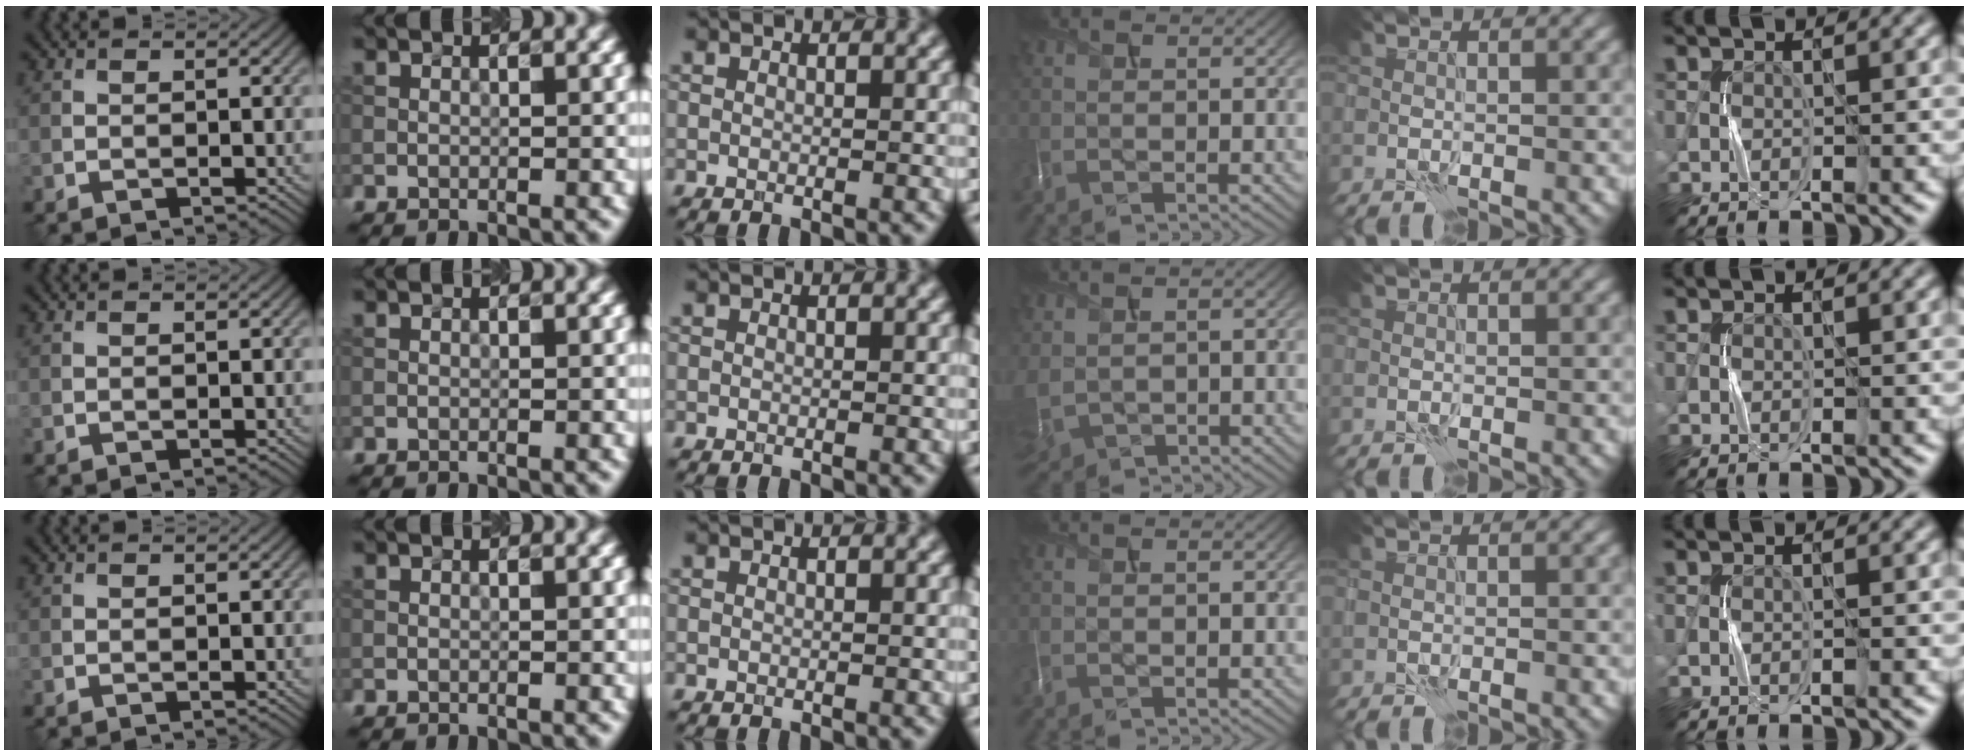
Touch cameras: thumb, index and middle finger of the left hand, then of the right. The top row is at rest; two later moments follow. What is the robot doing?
{"motion": "press", "object": "grip strengthener"}